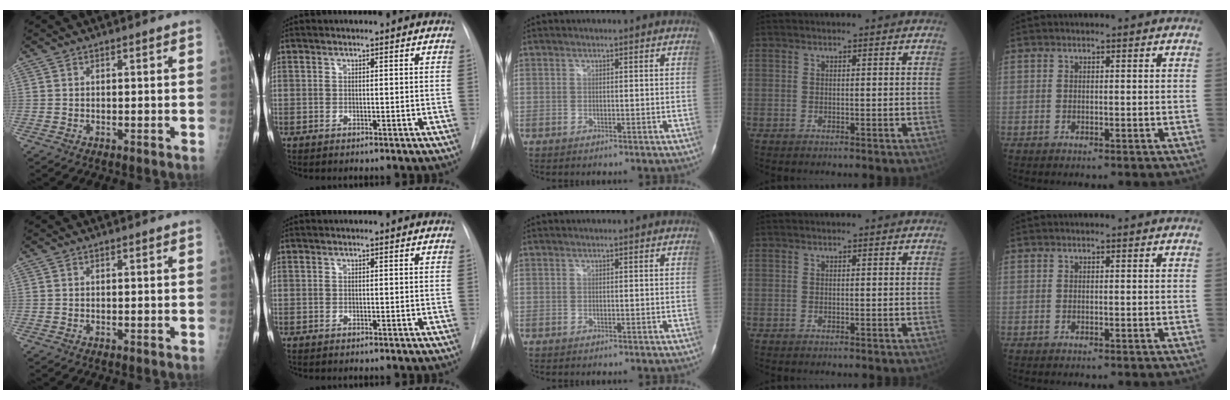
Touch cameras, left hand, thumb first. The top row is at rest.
{}